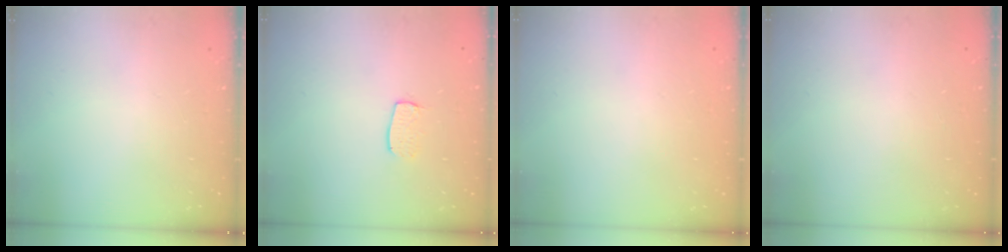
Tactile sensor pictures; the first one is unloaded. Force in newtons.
{"total": 5.5, "press": 5.5, "slide": 0.4}
{"total": 0.0}
{"total": 0.0}